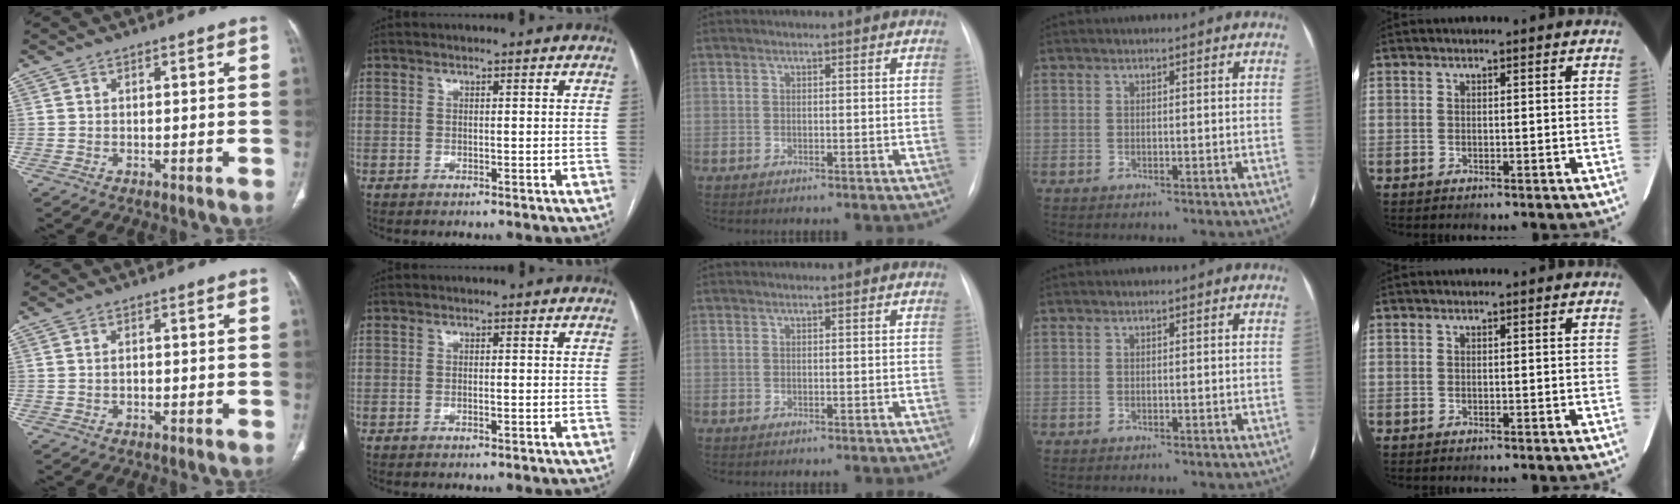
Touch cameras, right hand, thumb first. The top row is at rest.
{"thumb": {"total": 0.9, "force": [0.0, 0.6, 0.6], "torque": [-0.014, 0.003, 0.003]}, "index": {"total": 0.8, "force": [-0.2, 0.3, 0.8], "torque": [-0.012, -0.001, -0.003]}}